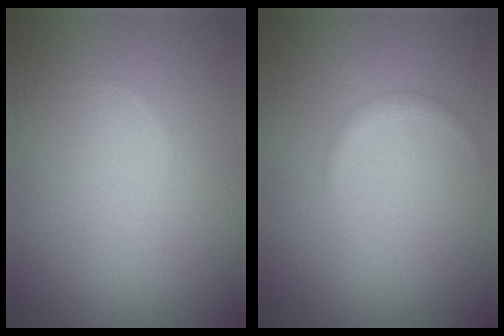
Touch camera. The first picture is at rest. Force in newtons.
{"total": 0.8, "press": 0.8, "slide": 0.1}